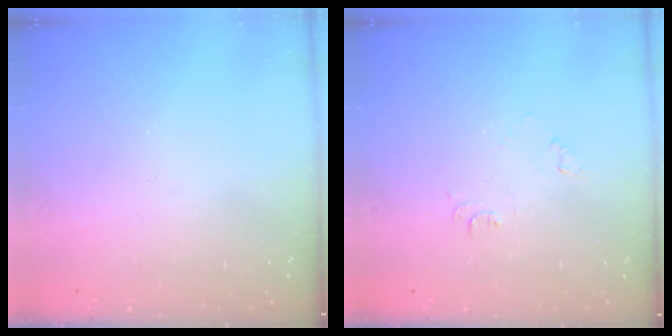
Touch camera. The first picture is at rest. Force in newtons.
{"total": 3.5, "press": 3.4, "slide": 0.5}